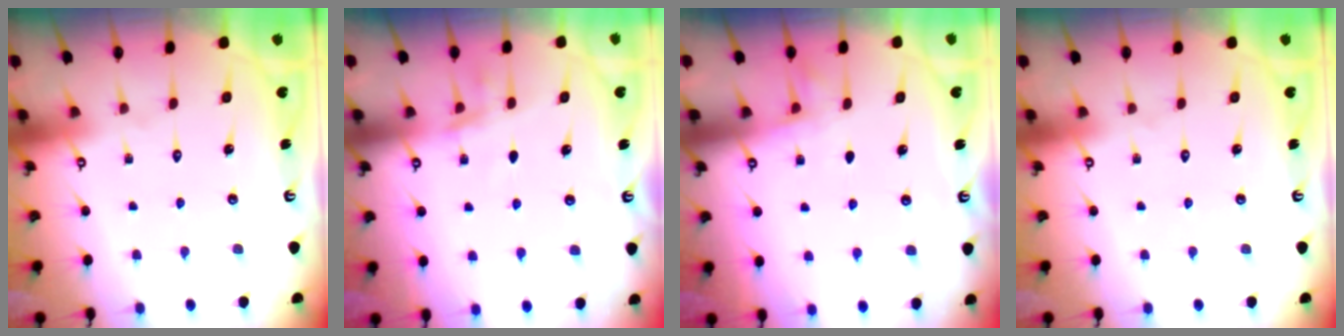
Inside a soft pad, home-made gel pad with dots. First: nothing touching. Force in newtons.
{"total": 6.2, "press": 6.0, "slide": 1.6}
{"total": 2.7, "press": 2.5, "slide": 1.2}
{"total": 0.0}